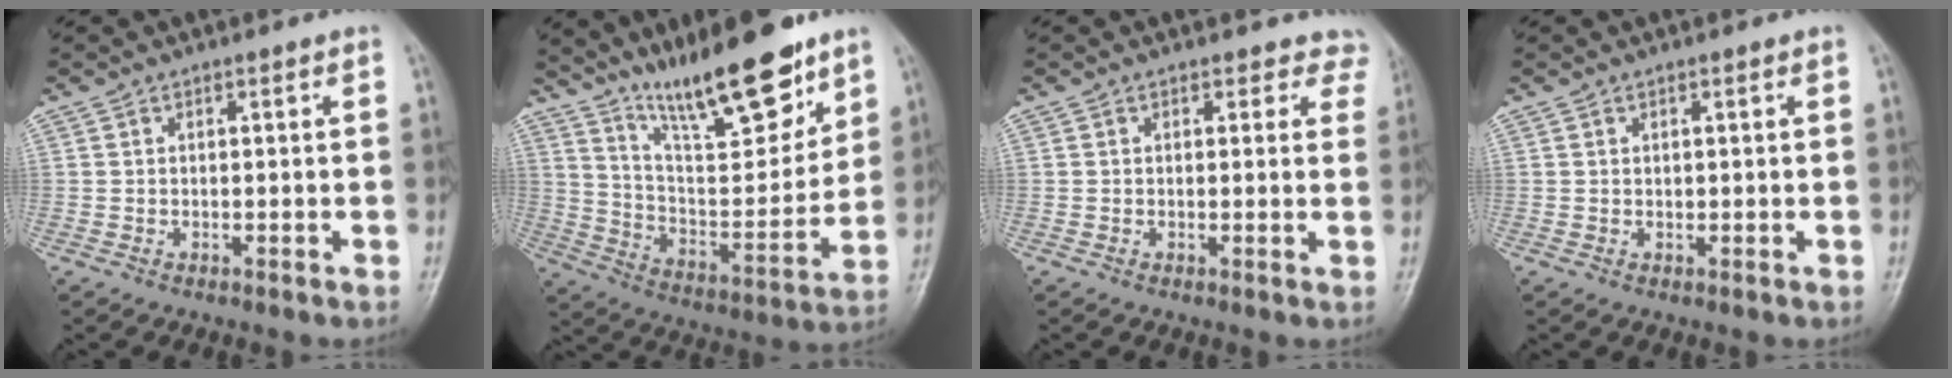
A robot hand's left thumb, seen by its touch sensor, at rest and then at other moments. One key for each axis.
{"total": 20.1, "fx": 14.6, "fy": 5.3, "fz": 12.8, "tx": -0.163, "ty": -0.086, "tz": 0.253}
{"total": 4.8, "fx": 4.3, "fy": 2.2, "fz": -0.2, "tx": 0.049, "ty": -0.018, "tz": 0.019}
{"total": 0.5, "fx": 0.3, "fy": 0.3, "fz": 0.3, "tx": 0.001, "ty": -0.002, "tz": 0.008}